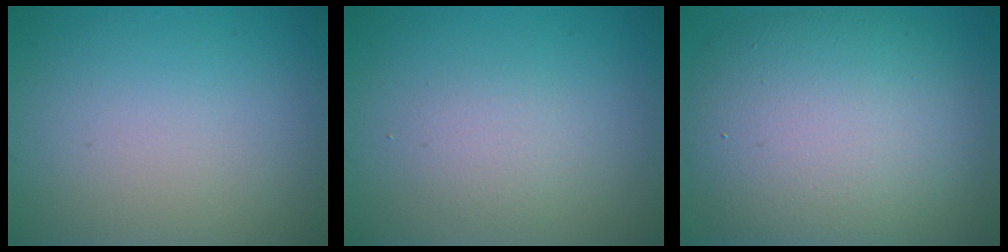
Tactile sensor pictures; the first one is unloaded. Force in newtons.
{"total": 1.7, "press": 1.7, "slide": 0.2}
{"total": 11.3, "press": 11.3, "slide": 0.8}